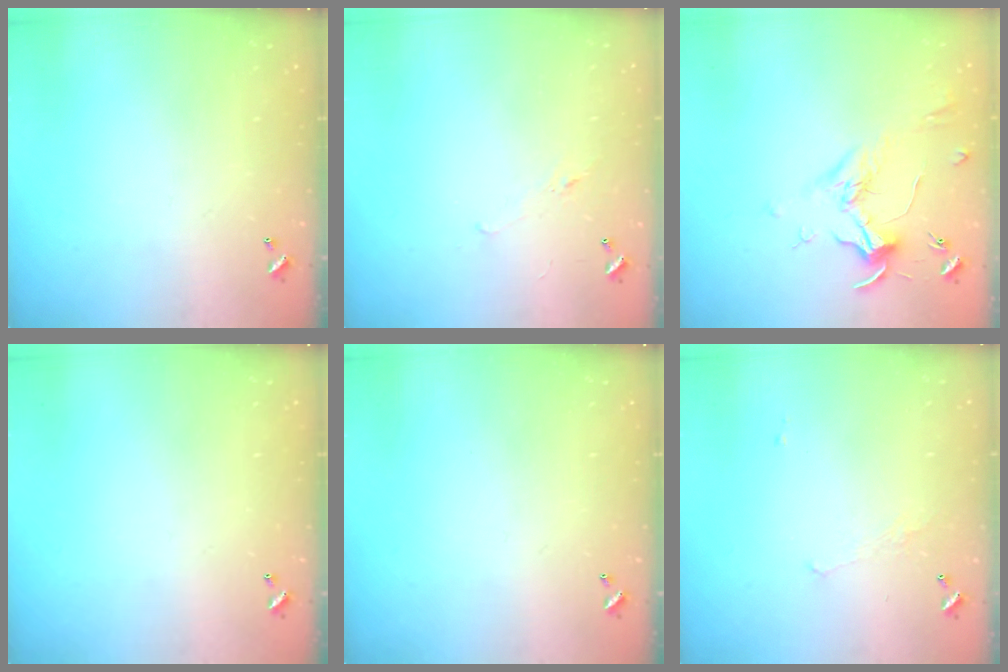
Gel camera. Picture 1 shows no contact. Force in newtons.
{"total": 0.7, "press": 0.2, "slide": 0.6}
{"total": 1.7, "press": 1.5, "slide": 0.8}
{"total": 0.0}
{"total": 0.0}
{"total": 1.1, "press": 0.8, "slide": 0.7}